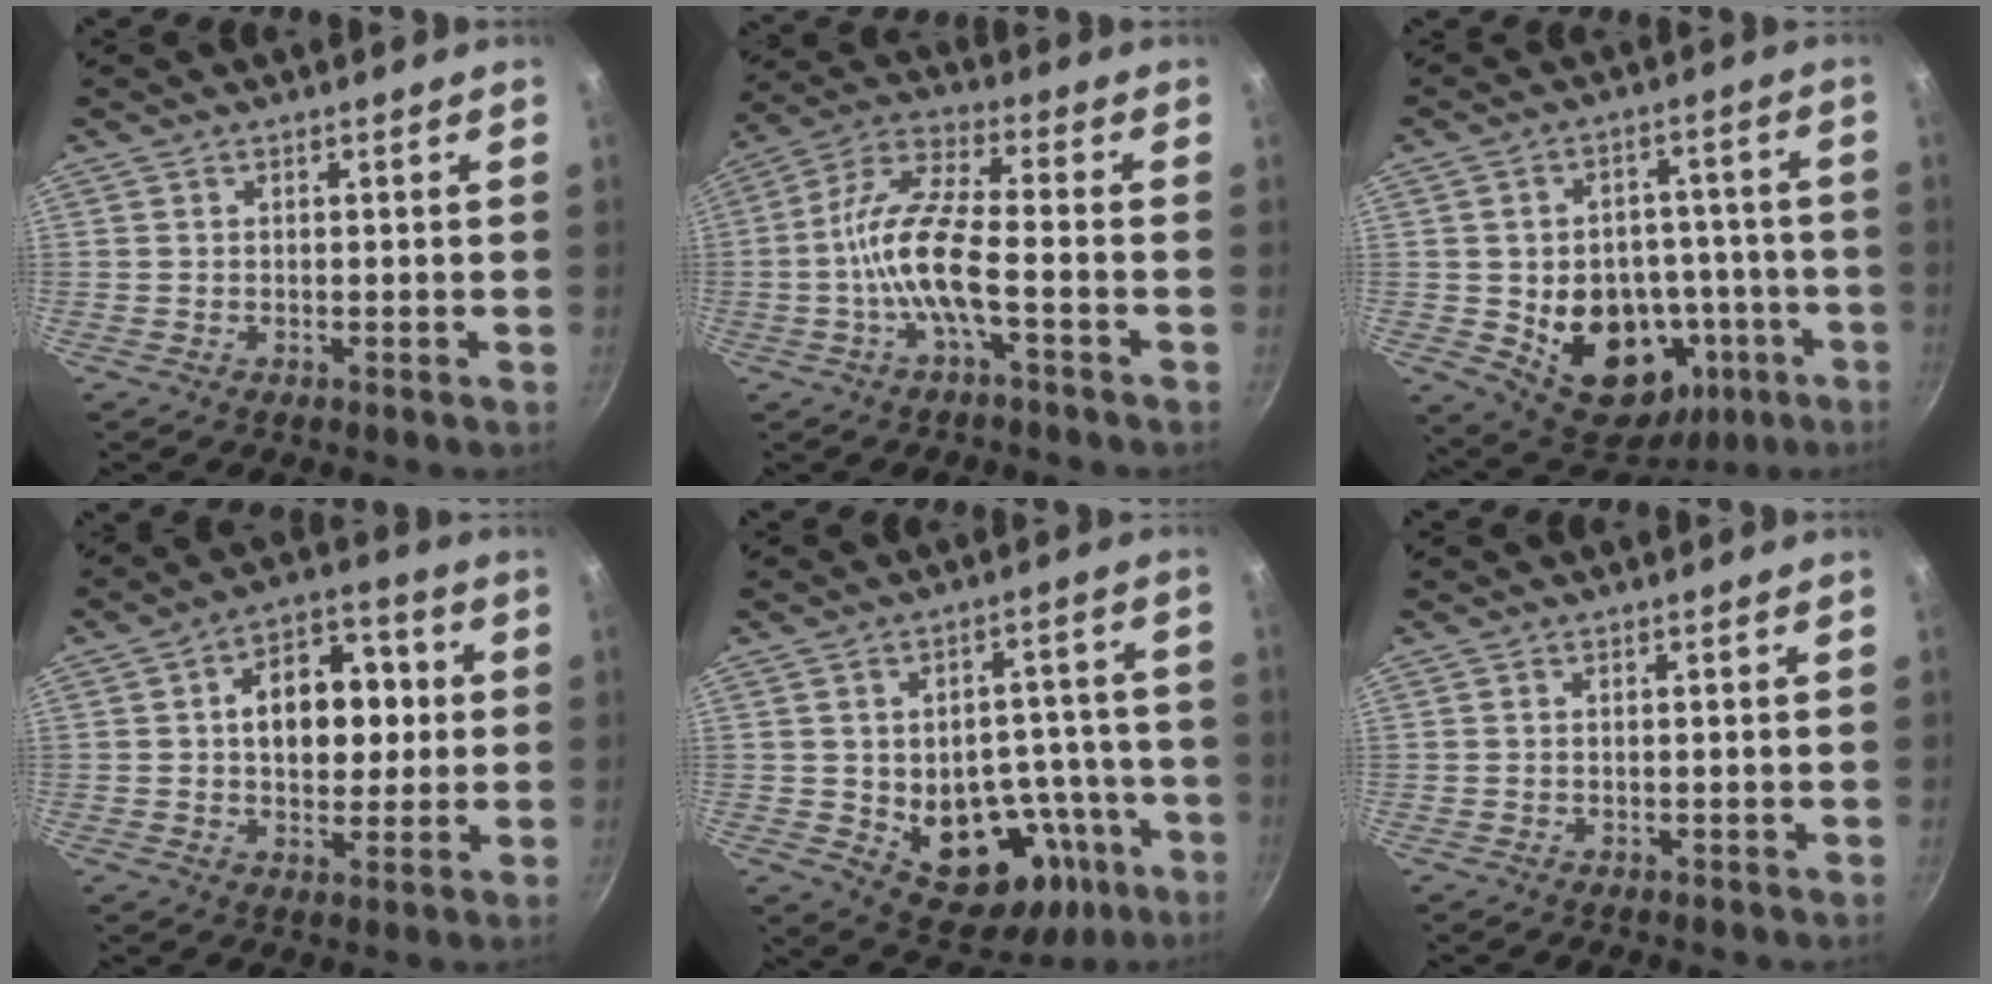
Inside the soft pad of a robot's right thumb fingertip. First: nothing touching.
{"total": 10.9, "force": [-2.9, 3.0, 10.1], "torque": [-0.220, 0.042, -0.058]}
{"total": 19.0, "force": [-5.8, 13.4, 12.2], "torque": [-0.148, 0.033, -0.063]}
{"total": 13.6, "force": [1.6, 8.9, 10.2], "torque": [-0.109, 0.020, 0.019]}
{"total": 17.6, "force": [-6.5, 11.0, 12.2], "torque": [-0.134, 0.047, -0.072]}
{"total": 0.0}